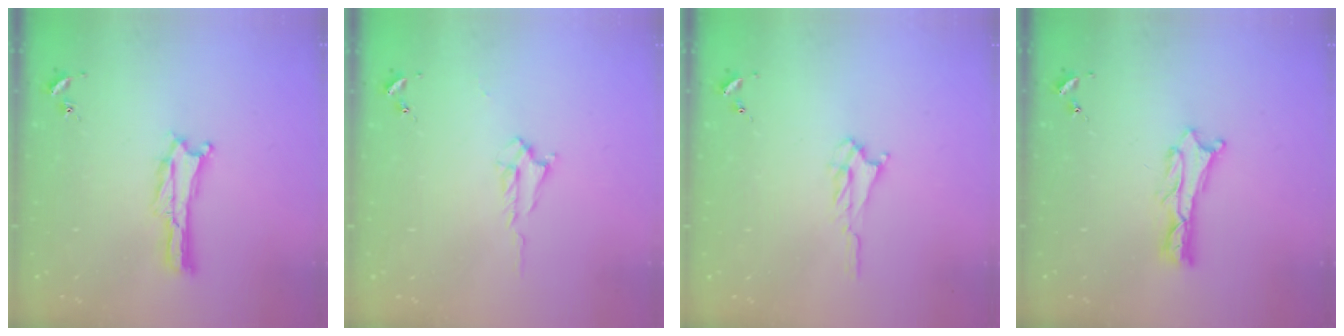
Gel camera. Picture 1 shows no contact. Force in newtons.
{"total": 1.7, "press": 1.7, "slide": 0.3}
{"total": 2.5, "press": 2.5, "slide": 0.3}
{"total": 1.2, "press": 1.2, "slide": 0.2}